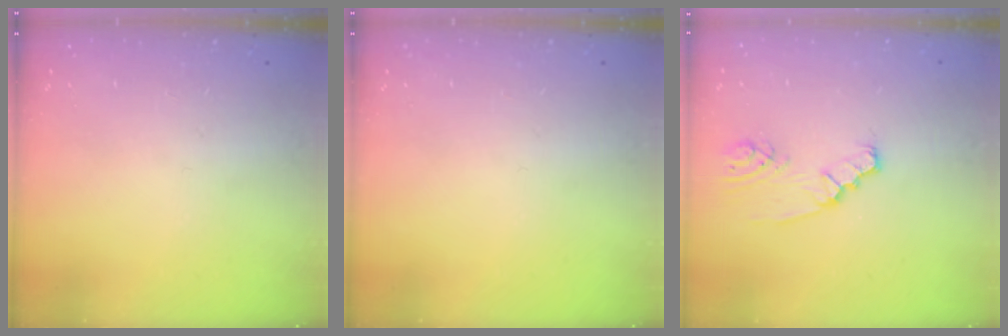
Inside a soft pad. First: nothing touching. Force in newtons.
{"total": 0.0}
{"total": 2.2, "press": 2.1, "slide": 0.5}